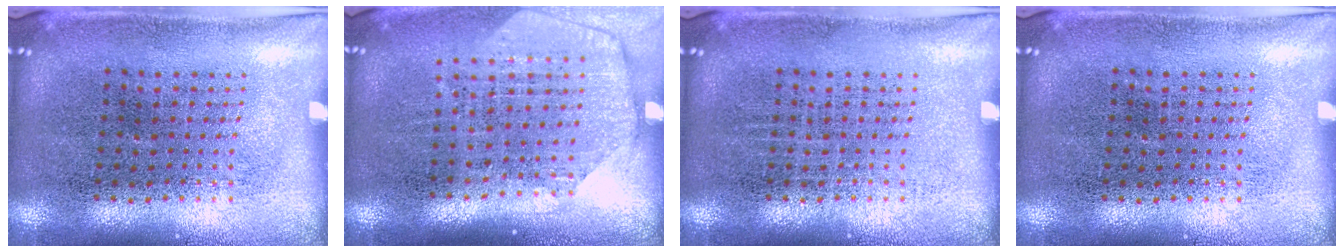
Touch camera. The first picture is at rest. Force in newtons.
{"total": 1.8, "press": 1.6, "slide": 1.0}
{"total": 0.0}
{"total": 0.0}